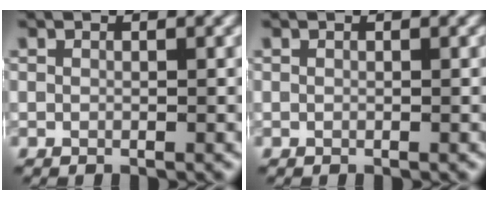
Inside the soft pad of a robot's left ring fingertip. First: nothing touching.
{"total": 0.0}